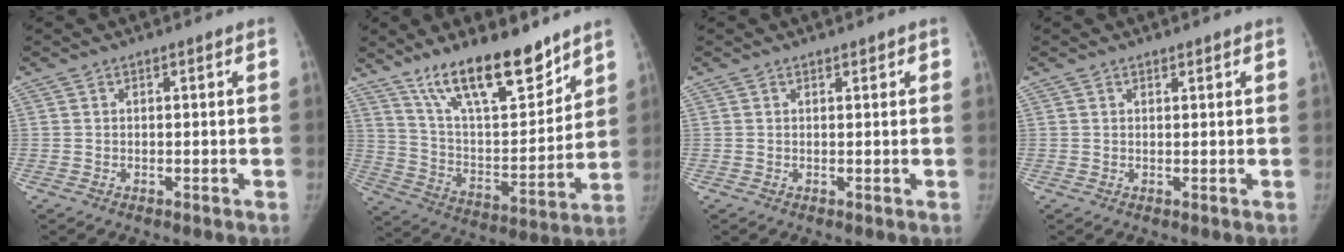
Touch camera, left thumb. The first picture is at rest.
{"total": 20.2, "force": [14.7, 6.7, 12.2], "torque": [-0.162, -0.085, 0.259]}
{"total": 1.2, "force": [0.8, 0.6, 0.6], "torque": [0.000, -0.002, 0.008]}
{"total": 0.8, "force": [0.7, 0.3, 0.2], "torque": [0.000, -0.005, 0.010]}